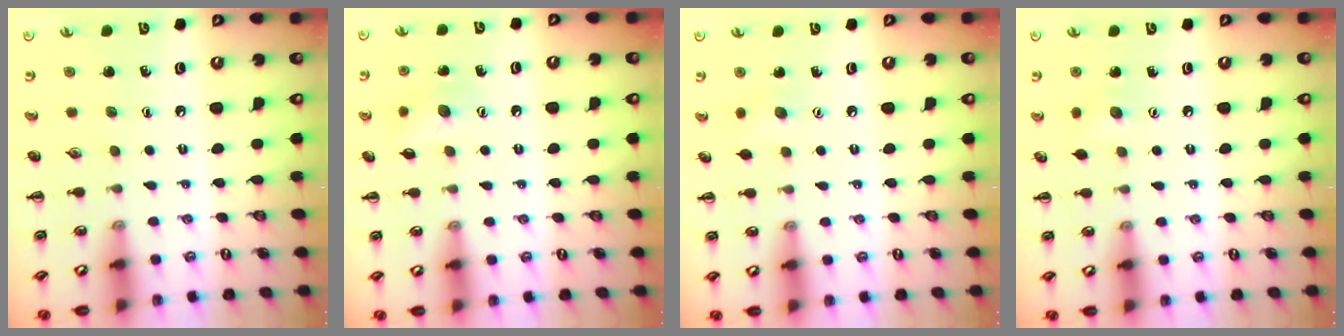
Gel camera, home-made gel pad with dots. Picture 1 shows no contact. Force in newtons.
{"total": 8.8, "press": 8.6, "slide": 1.7}
{"total": 2.8, "press": 2.8, "slide": 0.7}
{"total": 4.7, "press": 4.6, "slide": 1.0}